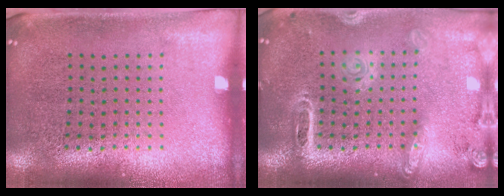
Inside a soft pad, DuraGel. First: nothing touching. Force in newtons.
{"total": 2.1, "press": 1.9, "slide": 0.9}